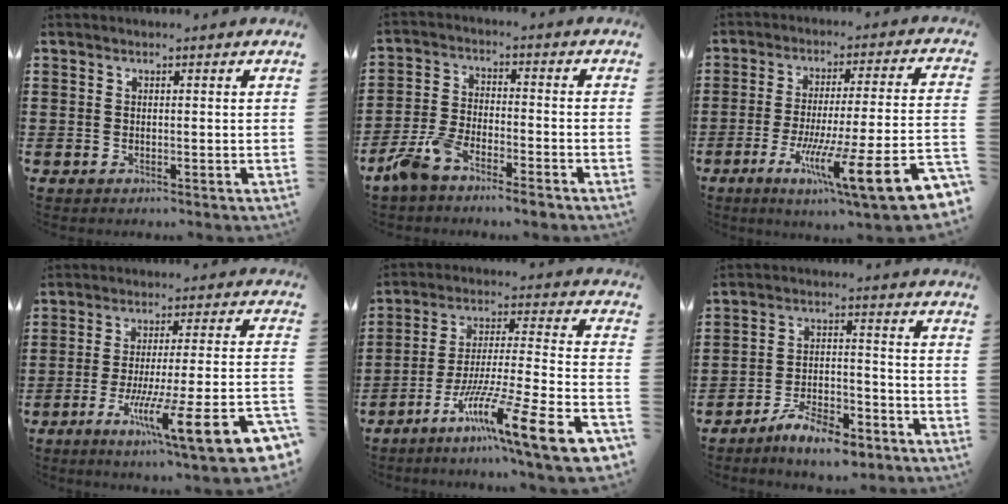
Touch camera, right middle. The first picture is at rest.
{"total": 6.2, "force": [-5.2, 1.3, 3.0], "torque": [-0.074, 0.001, -0.103]}
{"total": 13.8, "force": [-7.8, 1.0, 11.4], "torque": [-0.170, -0.009, -0.141]}
{"total": 14.8, "force": [-8.2, 1.9, 12.1], "torque": [-0.179, 0.003, -0.141]}
{"total": 14.6, "force": [-9.6, 0.4, 11.0], "torque": [-0.167, 0.004, -0.177]}
{"total": 7.6, "force": [-6.5, 1.8, 3.6], "torque": [-0.072, 0.008, -0.122]}